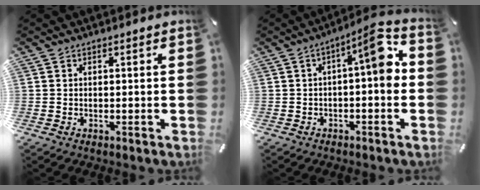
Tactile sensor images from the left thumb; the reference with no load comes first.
{"total": 10.0, "force": [1.0, 2.9, 9.5], "torque": [-0.131, -0.013, 0.010]}